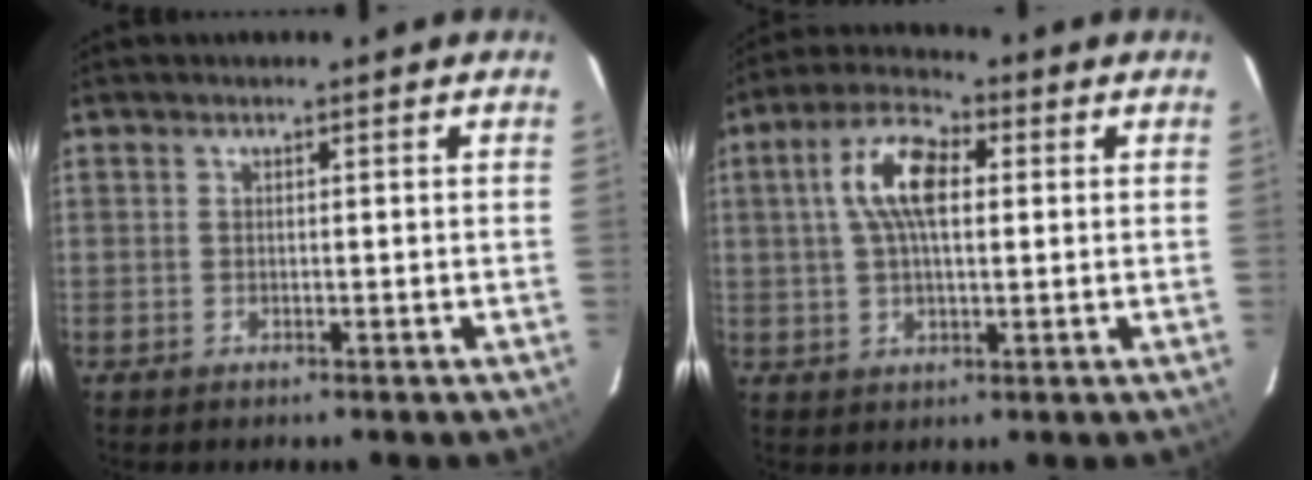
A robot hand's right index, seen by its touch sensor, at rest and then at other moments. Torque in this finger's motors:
{"motor_torque": [1.32, 0.10, 0.36, 0.17]}